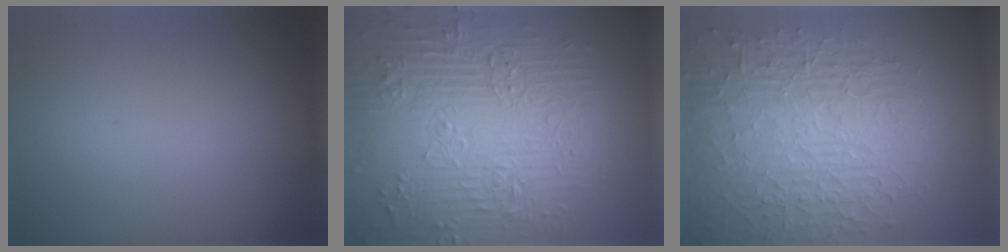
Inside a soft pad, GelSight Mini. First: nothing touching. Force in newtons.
{"total": 11.0, "press": 7.5, "slide": 8.0}
{"total": 10.3, "press": 6.7, "slide": 7.9}